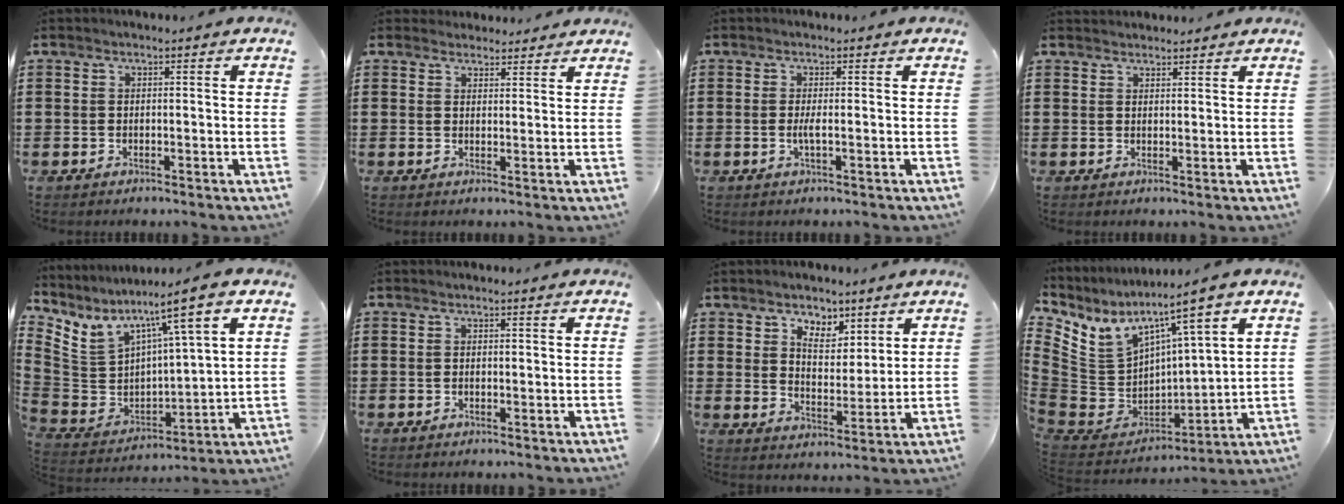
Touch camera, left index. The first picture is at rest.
{"total": 2.7, "force": [2.5, 0.9, -0.1], "torque": [-0.006, -0.001, 0.049]}
{"total": 1.6, "force": [-0.3, 0.1, 1.6], "torque": [-0.038, -0.005, -0.007]}
{"total": 1.8, "force": [1.8, 0.4, -0.1], "torque": [-0.002, 0.001, 0.035]}
{"total": 6.7, "force": [4.0, 2.5, 4.8], "torque": [-0.115, -0.028, 0.060]}
{"total": 0.0}
{"total": 5.0, "force": [3.7, 3.2, 1.1], "torque": [-0.028, -0.005, 0.064]}
{"total": 6.4, "force": [4.4, 3.1, 3.6], "torque": [-0.095, -0.034, 0.074]}